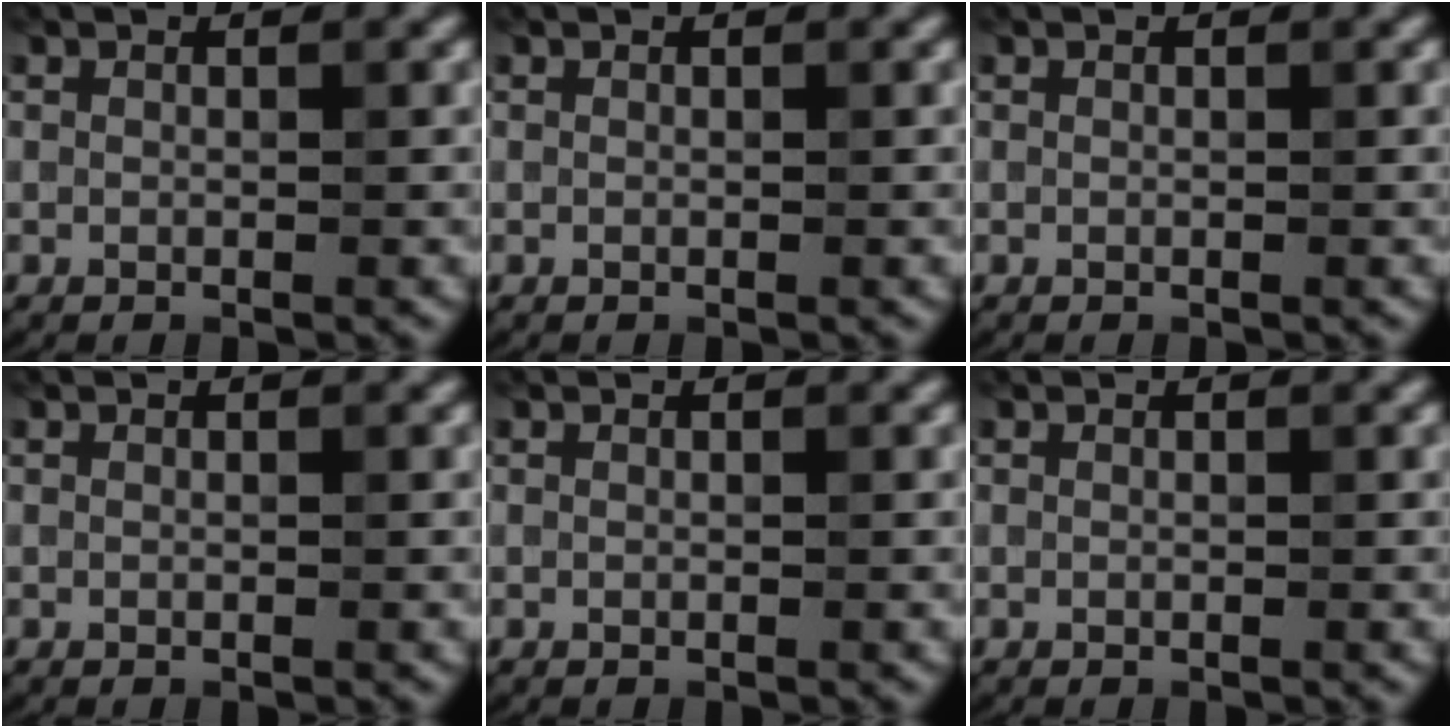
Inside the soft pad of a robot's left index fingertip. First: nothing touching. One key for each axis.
{"total": 0.0}
{"total": 0.0}
{"total": 0.0}
{"total": 0.0}
{"total": 0.0}